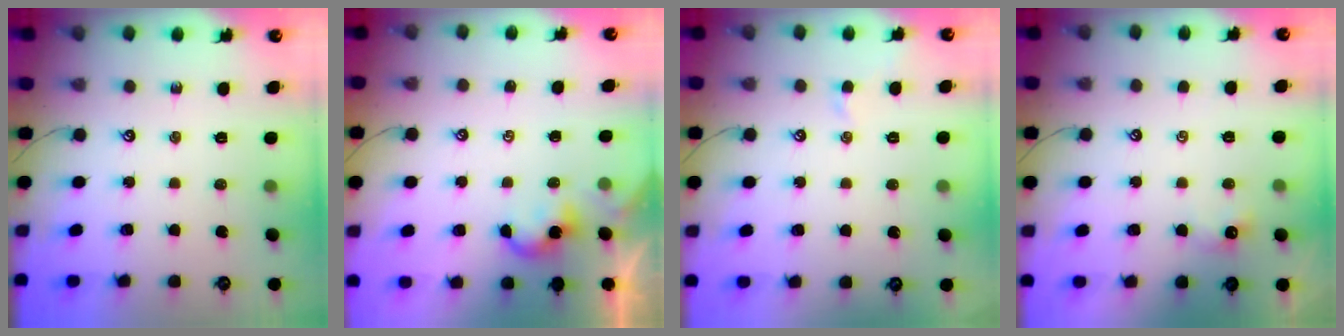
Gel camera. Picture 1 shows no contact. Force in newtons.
{"total": 1.6, "press": 1.5, "slide": 0.2}
{"total": 1.3, "press": 1.2, "slide": 0.4}
{"total": 0.0}